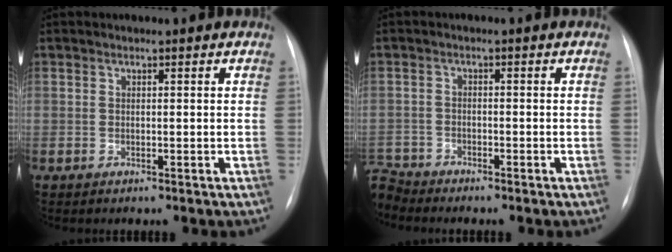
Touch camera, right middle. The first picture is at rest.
{"total": 3.9, "force": [-3.9, 0.5, -0.3], "torque": [0.010, -0.010, -0.075]}